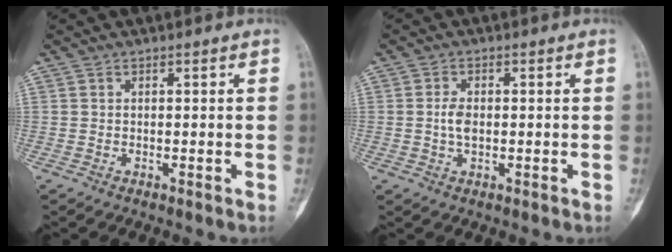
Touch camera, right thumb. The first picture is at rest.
{"total": 3.2, "force": [-0.1, 1.9, 2.6], "torque": [-0.050, 0.003, -0.002]}